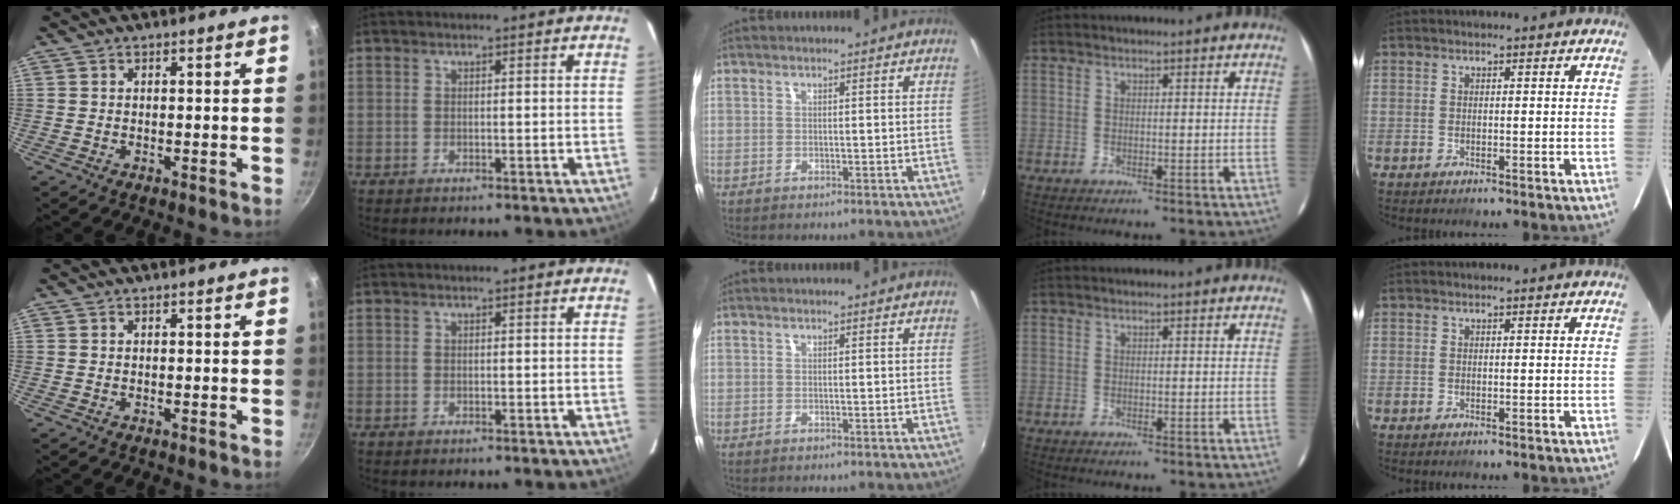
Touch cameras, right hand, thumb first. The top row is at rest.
{}